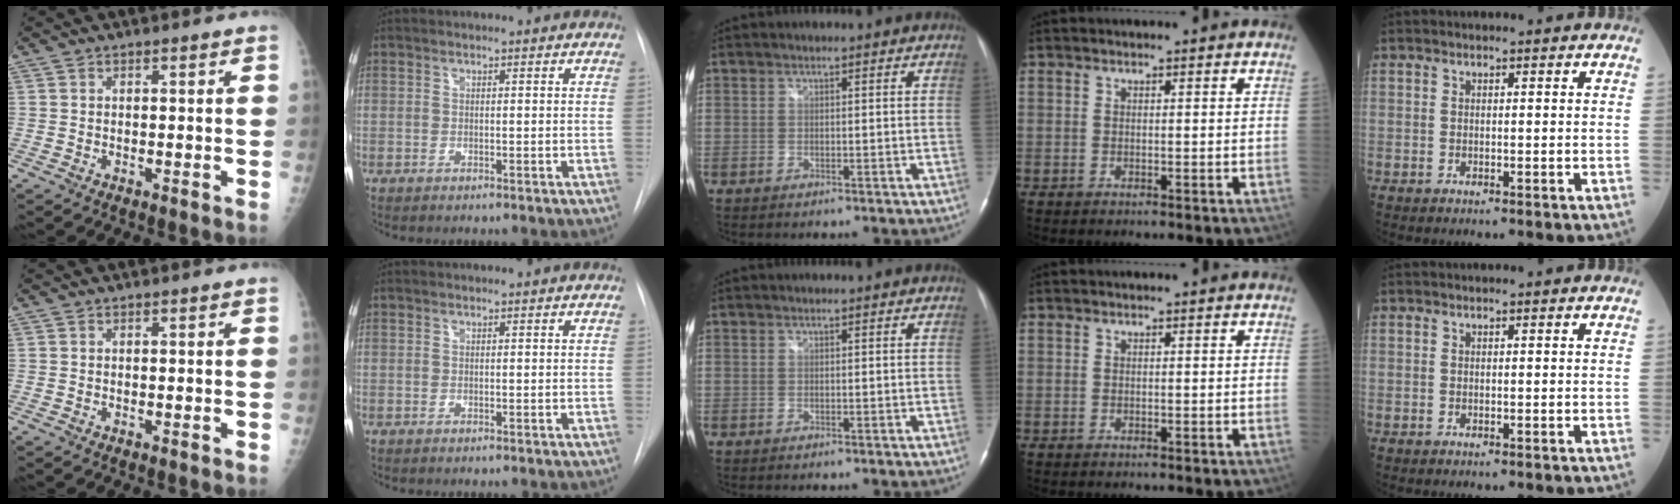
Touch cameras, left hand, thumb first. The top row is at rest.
{}